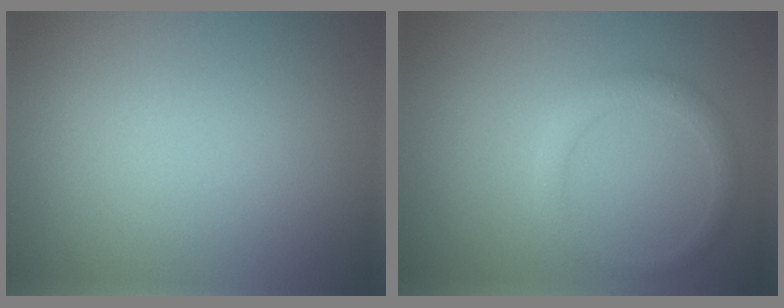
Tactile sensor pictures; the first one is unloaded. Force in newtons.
{"total": 2.0, "press": 2.0, "slide": 0.1}